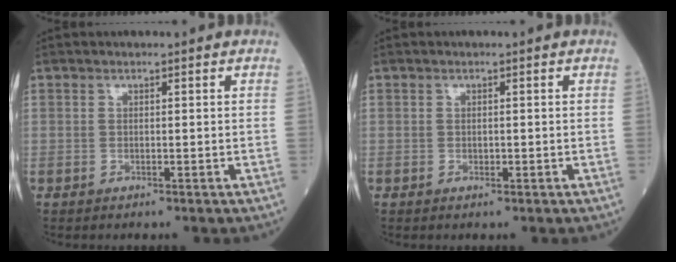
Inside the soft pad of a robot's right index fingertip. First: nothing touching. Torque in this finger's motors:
{"motor_torque": [-0.11, -0.04, -0.03, -0.01]}